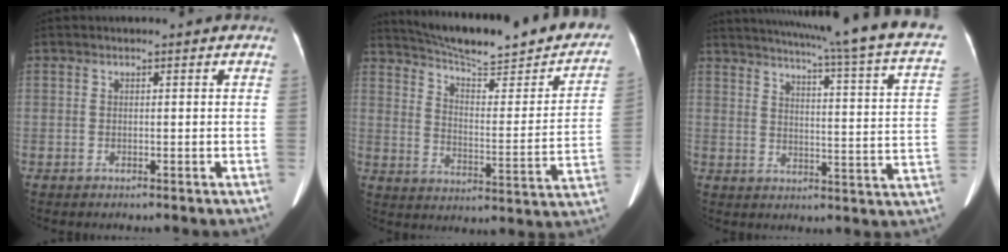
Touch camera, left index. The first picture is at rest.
{"total": 24.6, "force": [20.9, 3.5, 12.4], "torque": [-0.185, -0.030, 0.277]}
{"total": 25.9, "force": [21.4, -0.1, 14.6], "torque": [-0.218, -0.053, 0.256]}